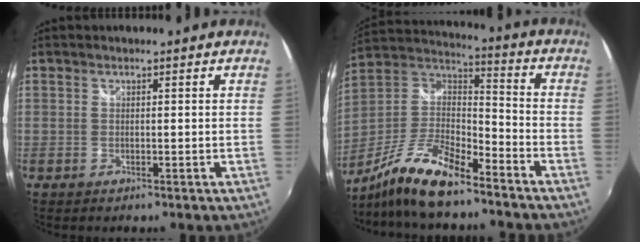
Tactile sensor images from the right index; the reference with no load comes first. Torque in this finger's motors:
{"motor_torque": [0.76, -0.69, 0.52, 0.14]}